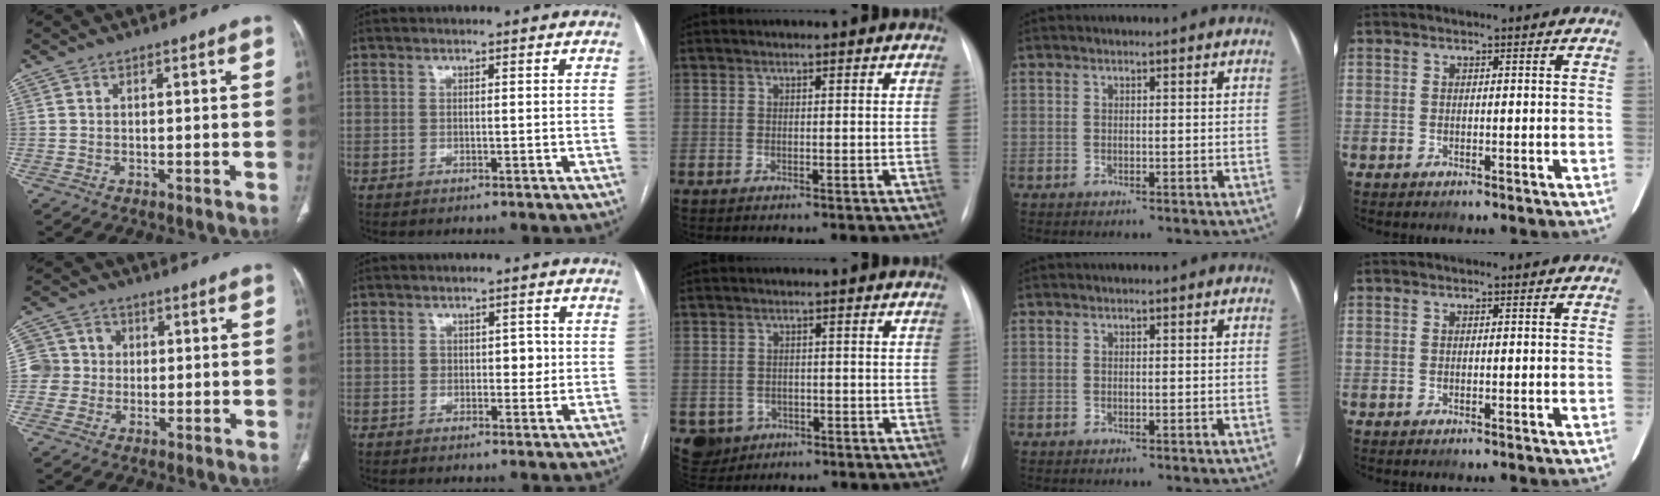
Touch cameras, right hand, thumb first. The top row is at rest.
{"thumb": {"total": 7.1, "force": [0.0, 7.0, 1.0], "torque": [0.009, 0.017, -0.004]}, "index": {"total": 2.9, "force": [0.0, 1.8, 2.2], "torque": [-0.025, 0.008, 0.001]}, "middle": {"total": 4.4, "force": [-1.9, 3.9, 0.6], "torque": [-0.009, 0.008, -0.025]}}